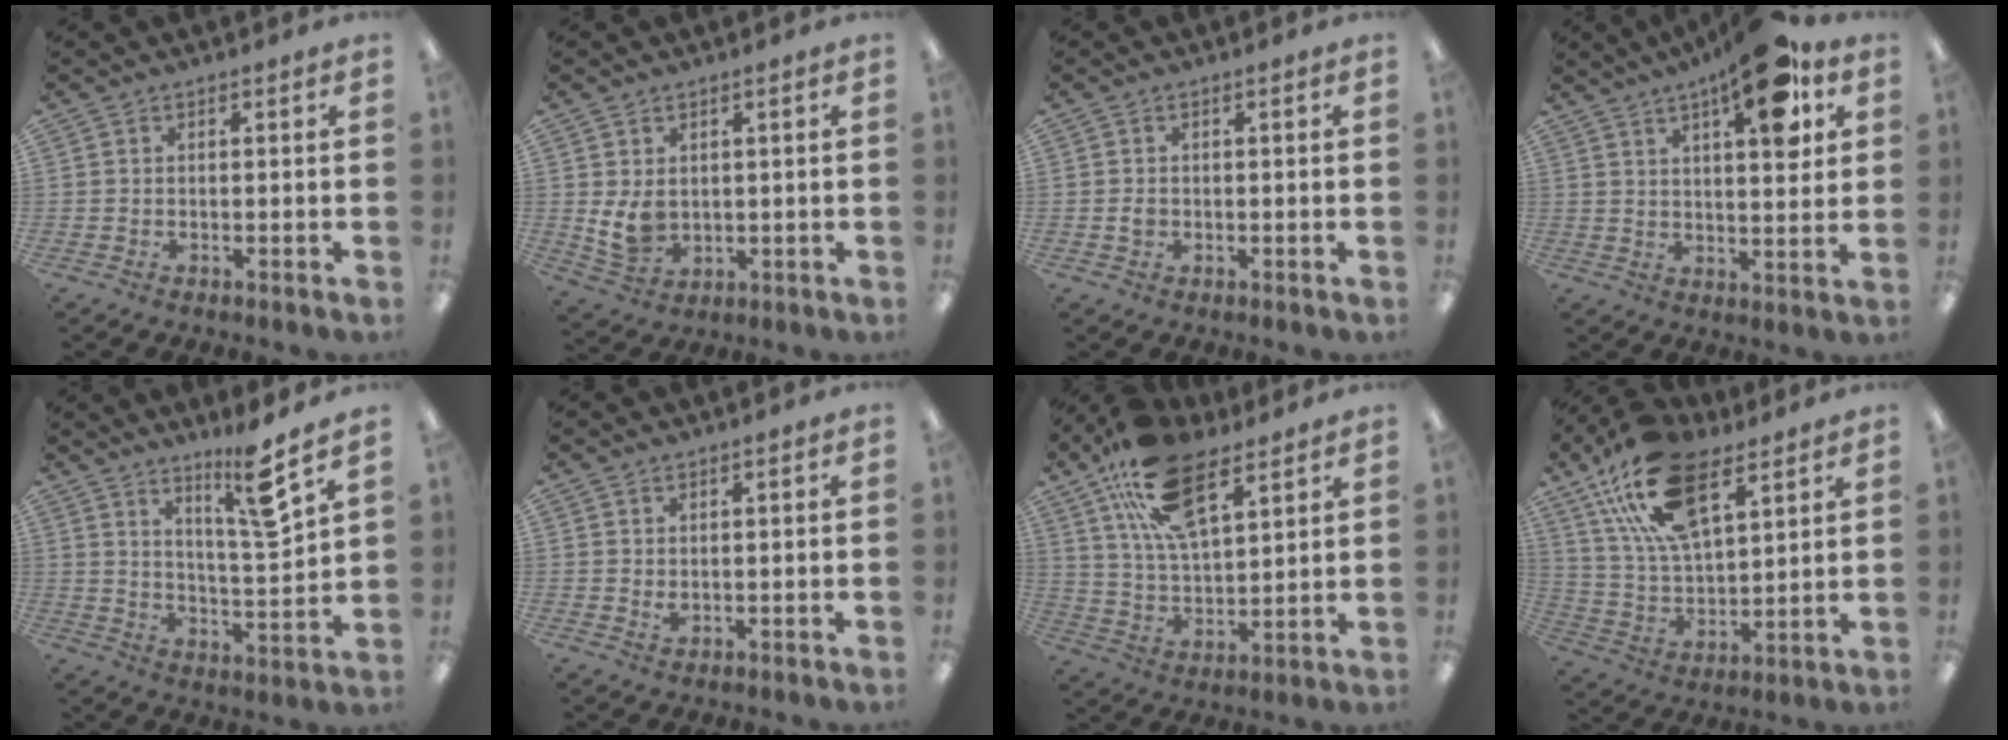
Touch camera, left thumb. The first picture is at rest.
{"total": 5.9, "force": [1.2, 4.4, 3.8], "torque": [-0.077, -0.010, 0.022]}
{"total": 1.4, "force": [-0.2, 1.1, 1.0], "torque": [-0.019, 0.004, -0.005]}
{"total": 15.7, "force": [8.6, 5.2, 12.0], "torque": [-0.161, -0.044, 0.132]}
{"total": 11.8, "force": [8.4, 1.3, 8.3], "torque": [-0.135, -0.049, 0.133]}
{"total": 1.6, "force": [0.5, 0.8, 1.3], "torque": [-0.026, 0.000, 0.009]}
{"total": 19.5, "force": [11.4, 9.3, 12.9], "torque": [-0.231, -0.033, 0.201]}
{"total": 21.2, "force": [11.9, 10.7, 13.8], "torque": [-0.264, -0.034, 0.214]}